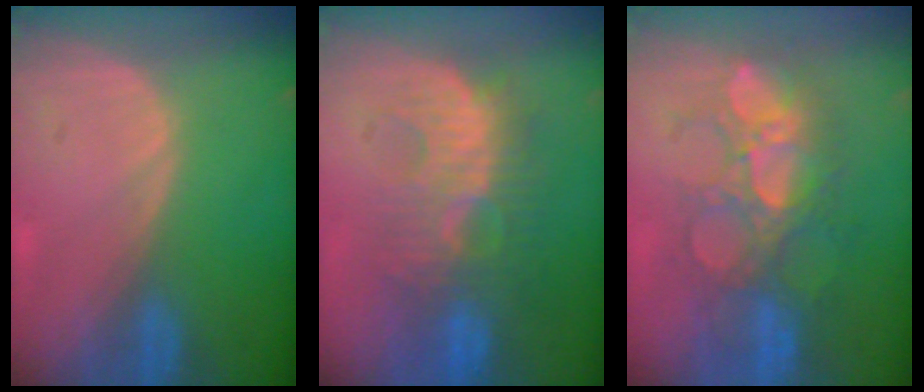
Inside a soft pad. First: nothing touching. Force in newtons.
{"total": 9.2, "press": 9.0, "slide": 1.9}
{"total": 9.3, "press": 9.1, "slide": 2.1}